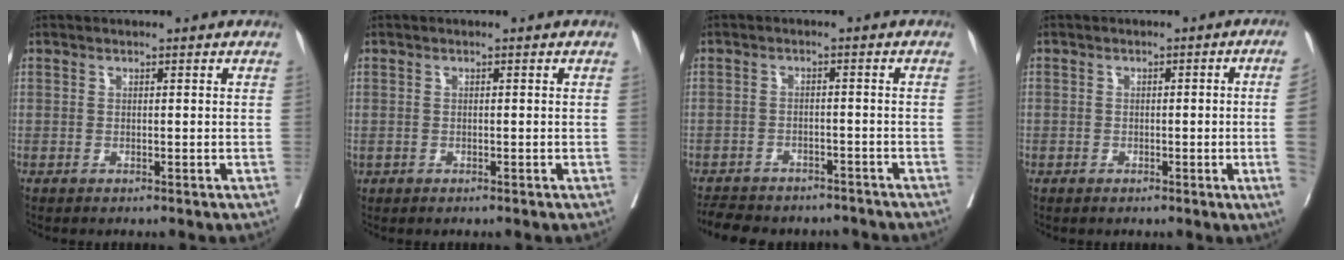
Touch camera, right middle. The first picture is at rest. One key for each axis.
{"total": 0.0}
{"total": 12.3, "fx": -10.8, "fy": 4.4, "fz": 3.9, "tx": -0.083, "ty": 0.003, "tz": -0.139}
{"total": 4.0, "fx": -0.5, "fy": -0.4, "fz": 3.9, "tx": -0.045, "ty": 0.002, "tz": -0.009}